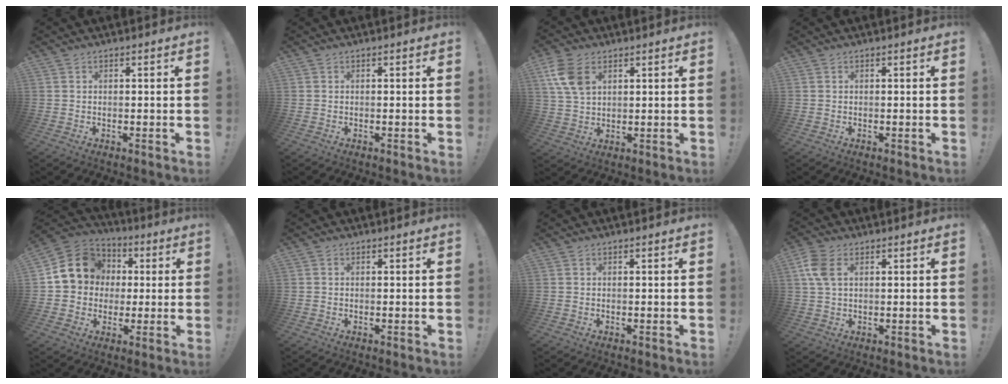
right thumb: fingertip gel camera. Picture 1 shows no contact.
{"total": 0.0}
{"total": 9.4, "force": [3.9, 6.1, 6.1], "torque": [-0.125, -0.002, 0.077]}
{"total": 0.0}
{"total": 14.9, "force": [2.8, 13.2, 6.3], "torque": [-0.088, 0.008, 0.070]}
{"total": 0.0}
{"total": 0.0}
{"total": 6.7, "force": [2.1, 4.0, 5.0], "torque": [-0.115, 0.001, 0.040]}